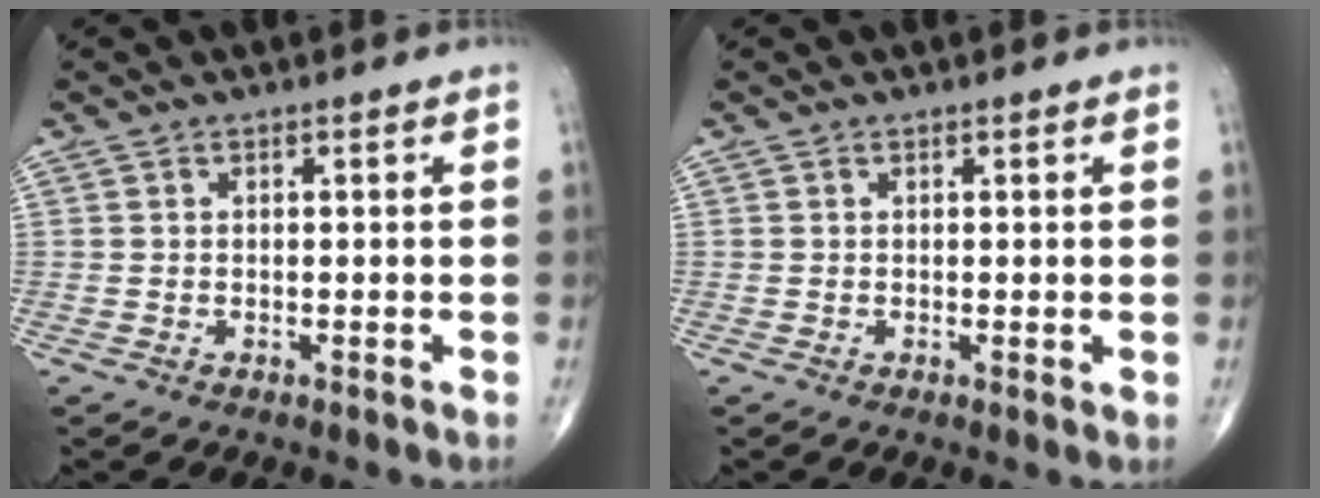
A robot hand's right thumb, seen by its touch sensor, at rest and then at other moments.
{"total": 0.7, "force": [0.2, 0.1, 0.7], "torque": [-0.016, -0.004, 0.002]}